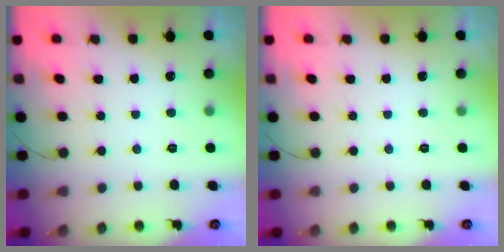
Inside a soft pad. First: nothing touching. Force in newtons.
{"total": 0.0}